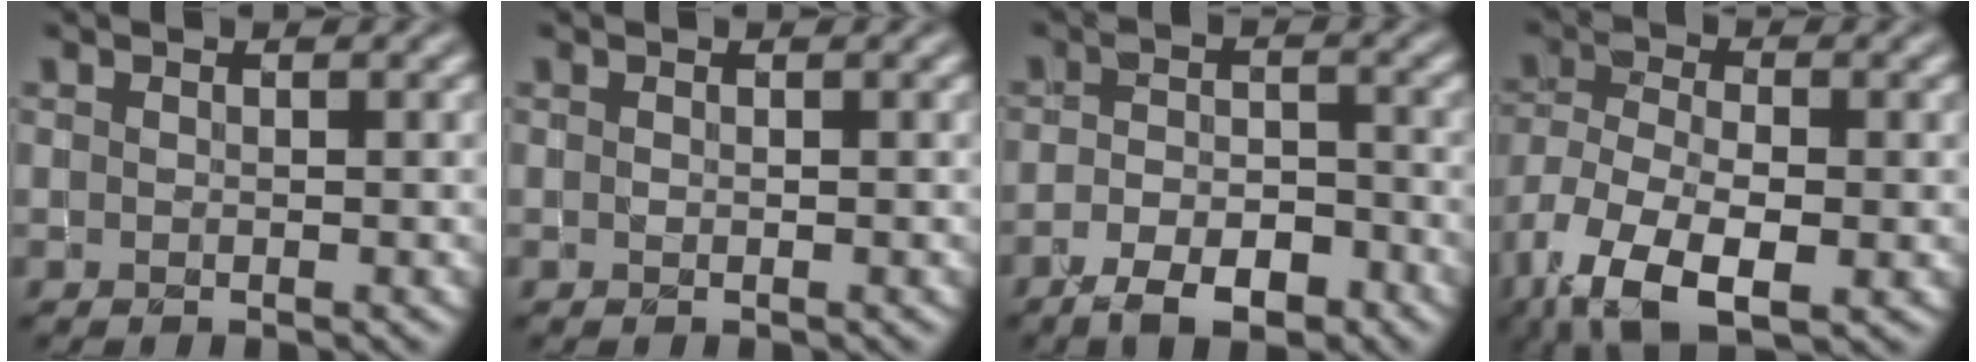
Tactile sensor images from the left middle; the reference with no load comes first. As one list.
[{"total": 0.0}, {"total": 5.2, "force": [-3.5, 2.2, 3.2], "torque": [-0.047, 0.000, -0.063]}, {"total": 9.4, "force": [-4.9, 4.2, 6.9], "torque": [-0.147, -0.017, -0.093]}]